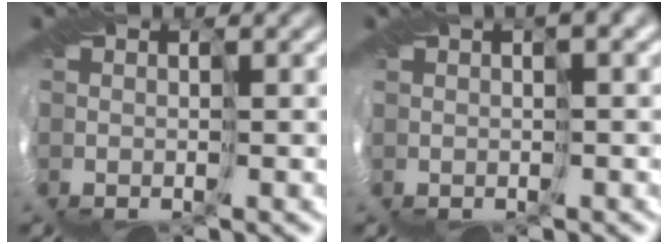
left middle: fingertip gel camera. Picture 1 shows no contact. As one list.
[{"total": 2.9, "force": [1.5, 0.5, 2.4], "torque": [-0.038, 0.012, 0.018]}]